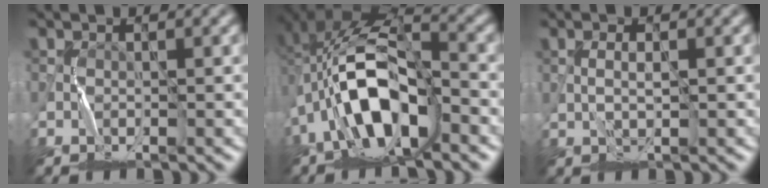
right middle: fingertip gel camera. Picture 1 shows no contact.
{"total": 10.2, "force": [-3.5, 4.4, 8.6], "torque": [-0.160, 0.013, -0.062]}
{"total": 0.9, "force": [0.4, -0.1, 0.8], "torque": [-0.016, 0.003, 0.010]}